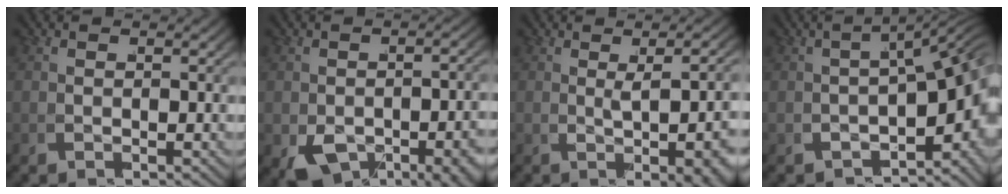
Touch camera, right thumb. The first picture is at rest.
{"total": 5.6, "force": [-2.9, 2.8, 3.9], "torque": [-0.047, -0.020, -0.032]}
{"total": 4.9, "force": [0.2, 1.2, 4.8], "torque": [-0.058, 0.005, 0.009]}
{"total": 8.3, "force": [-1.9, 4.0, 7.0], "torque": [-0.072, -0.006, -0.022]}